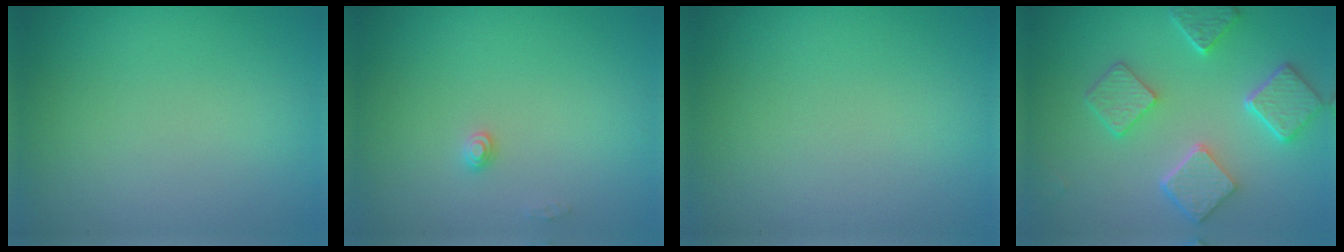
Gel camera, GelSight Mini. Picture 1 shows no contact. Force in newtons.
{"total": 0.9, "press": 0.9, "slide": 0.1}
{"total": 0.0}
{"total": 5.4, "press": 4.3, "slide": 3.2}